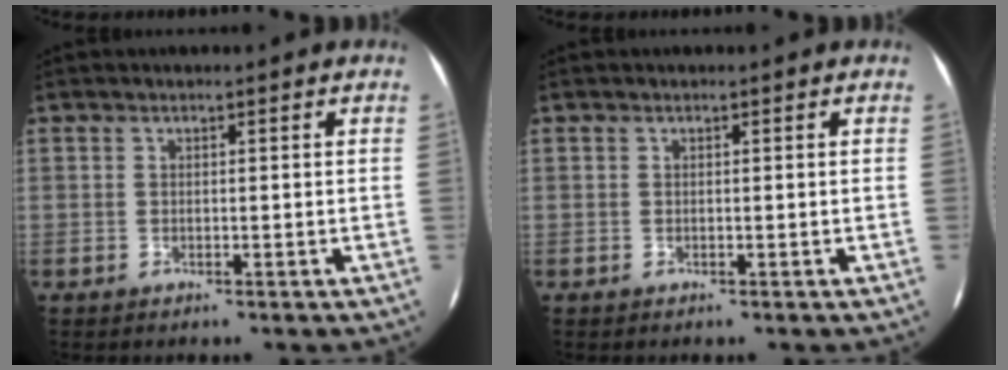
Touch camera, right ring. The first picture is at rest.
{"total": 0.0}